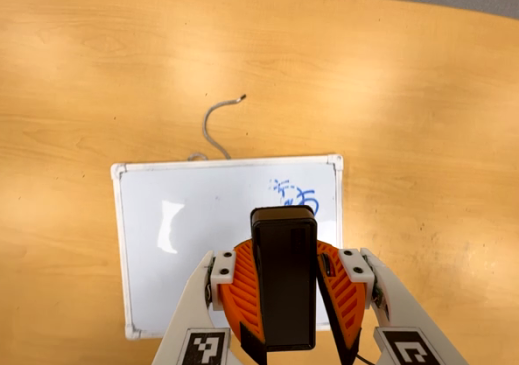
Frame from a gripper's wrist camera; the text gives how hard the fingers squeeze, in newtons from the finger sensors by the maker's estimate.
{"total": 9.9, "left": 9.7, "right": 10.0}